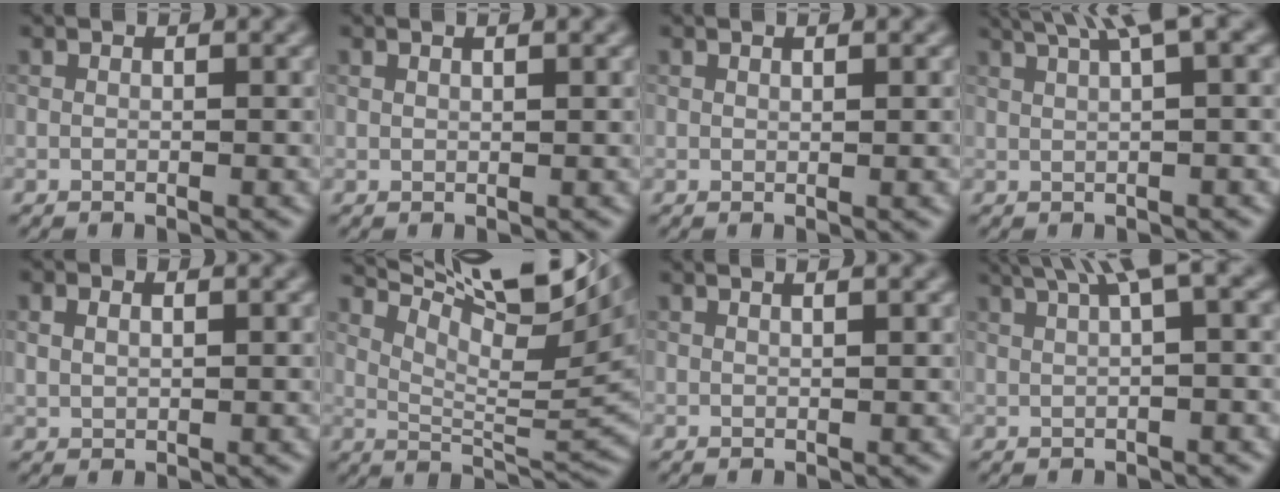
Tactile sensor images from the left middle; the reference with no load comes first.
{"total": 1.0, "force": [0.6, 0.4, 0.6], "torque": [0.002, 0.007, 0.001]}
{"total": 1.1, "force": [0.6, 0.4, 0.8], "torque": [-0.005, 0.007, 0.001]}
{"total": 5.2, "force": [3.2, 0.6, 4.0], "torque": [-0.060, 0.024, 0.053]}
{"total": 0.9, "force": [0.2, 0.5, 0.7], "torque": [-0.021, 0.001, 0.018]}
{"total": 12.4, "force": [8.3, 2.7, 8.9], "torque": [-0.153, 0.015, 0.152]}
{"total": 1.6, "force": [1.0, 0.7, 1.1], "torque": [0.008, 0.012, -0.006]}
{"total": 5.3, "force": [2.8, 0.8, 4.4], "torque": [-0.061, 0.026, 0.048]}